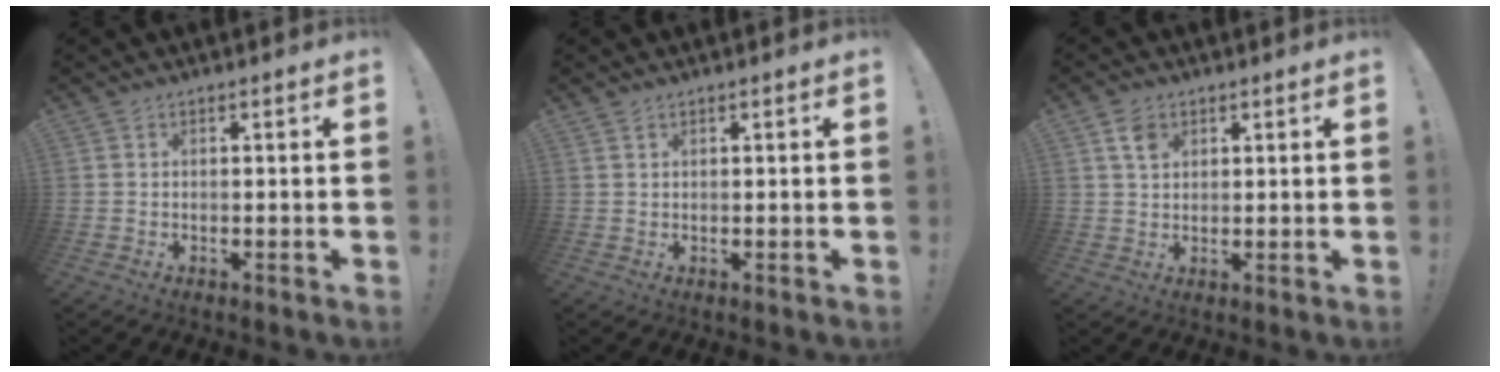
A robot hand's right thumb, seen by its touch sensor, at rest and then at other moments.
{"total": 0.8, "force": [0.7, 0.3, 0.2], "torque": [0.002, -0.004, 0.012]}
{"total": 4.9, "force": [2.6, 3.4, 2.3], "torque": [-0.033, -0.007, 0.046]}